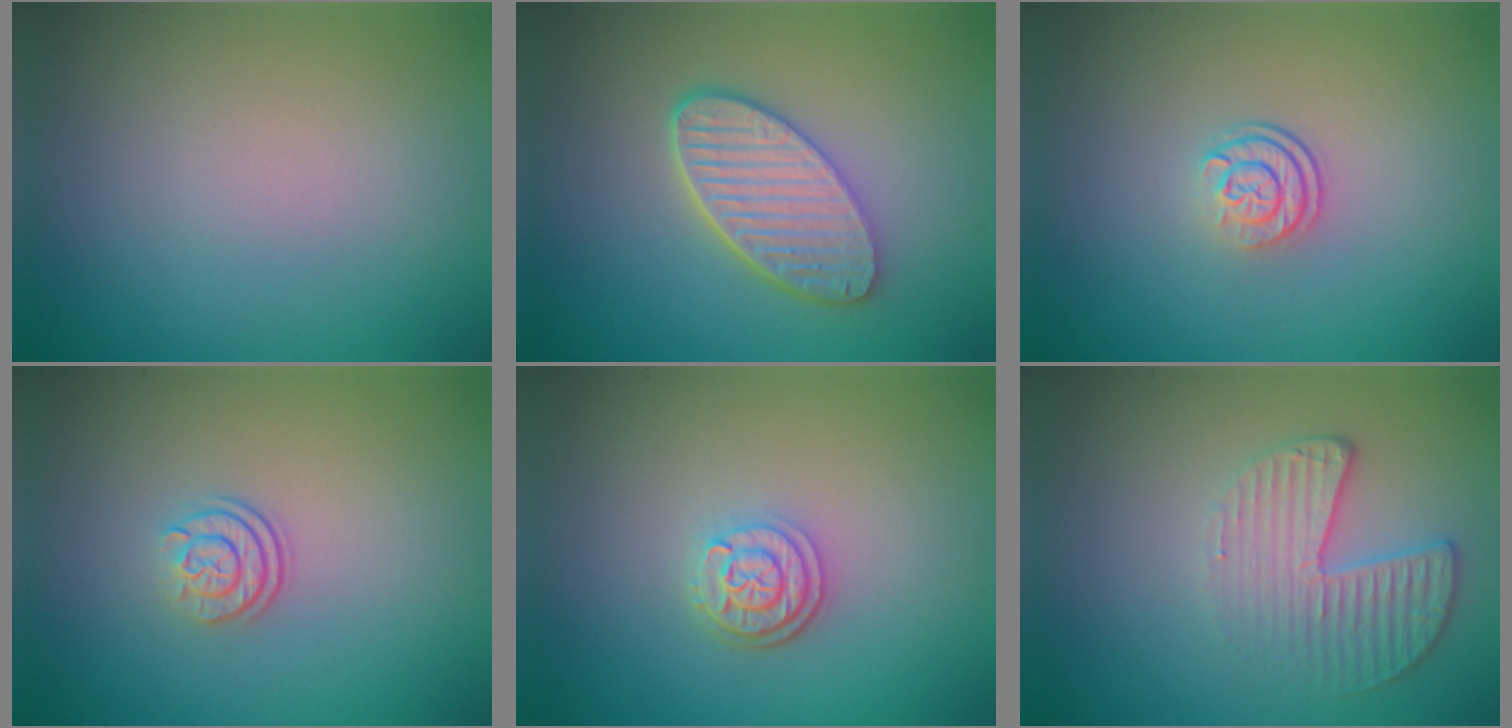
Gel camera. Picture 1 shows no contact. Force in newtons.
{"total": 5.5, "press": 4.4, "slide": 3.3}
{"total": 2.3, "press": 1.7, "slide": 1.7}
{"total": 2.4, "press": 1.8, "slide": 1.6}
{"total": 2.9, "press": 2.4, "slide": 1.7}
{"total": 3.3, "press": 3.0, "slide": 1.5}